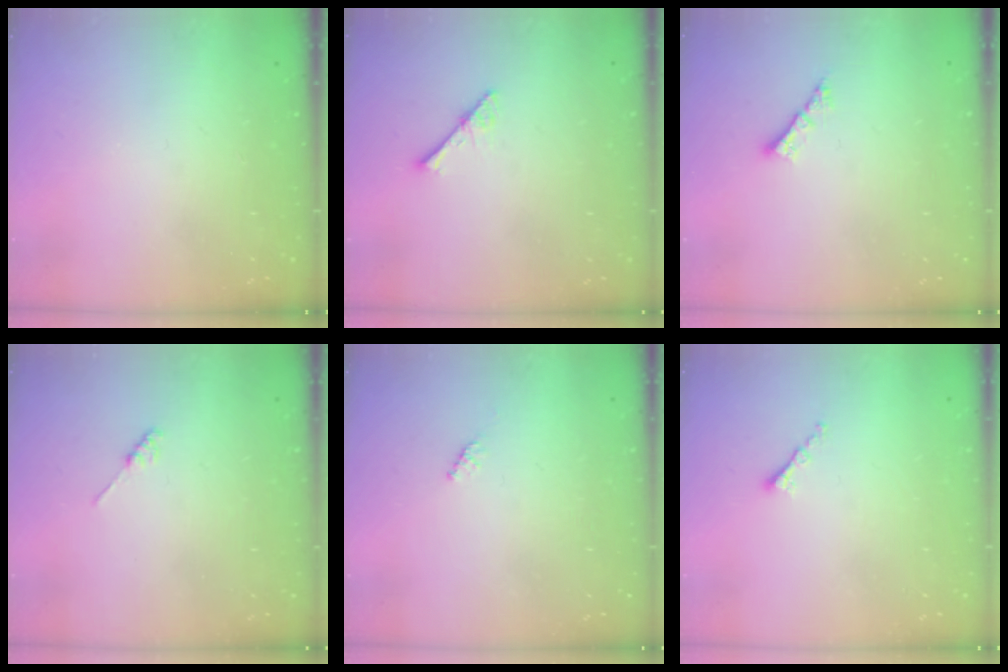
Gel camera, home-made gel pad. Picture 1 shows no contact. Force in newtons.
{"total": 2.9, "press": 2.9, "slide": 0.2}
{"total": 2.4, "press": 2.4, "slide": 0.2}
{"total": 1.2, "press": 1.1, "slide": 0.3}
{"total": 1.6, "press": 1.5, "slide": 0.4}
{"total": 1.4, "press": 1.3, "slide": 0.5}